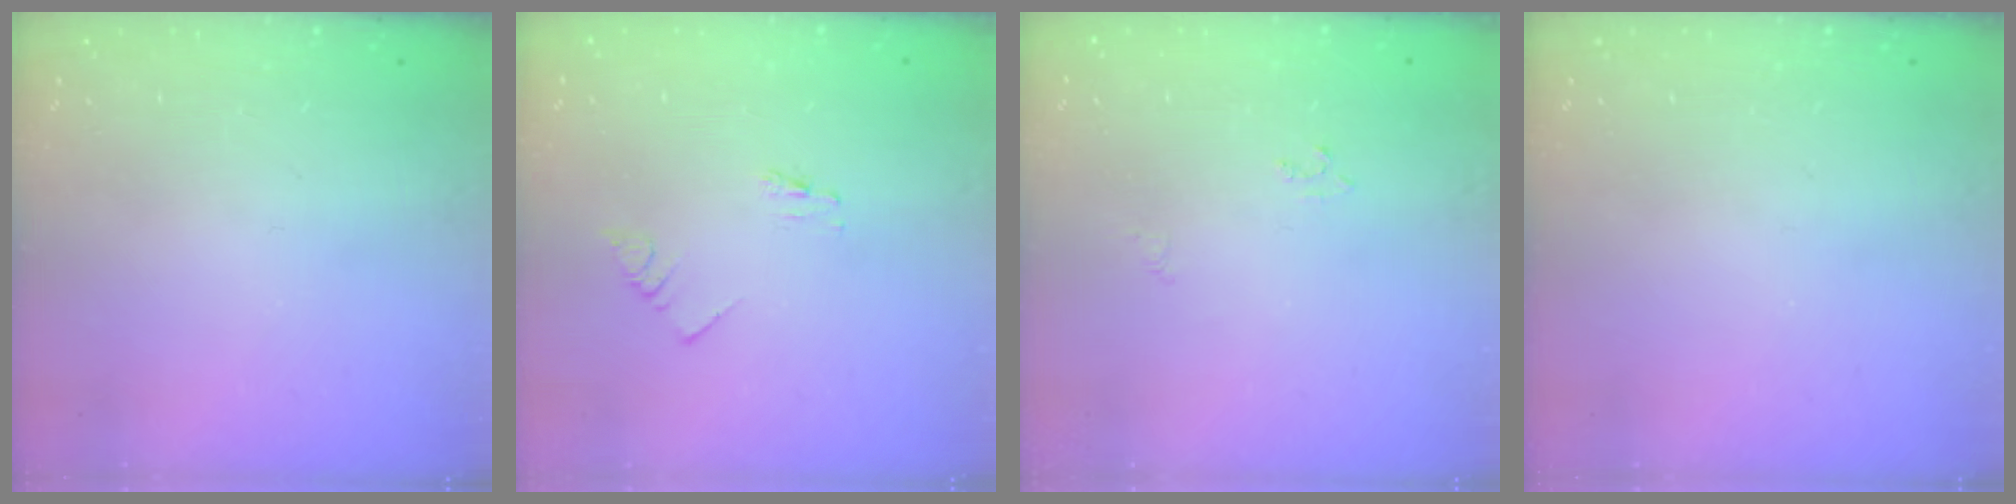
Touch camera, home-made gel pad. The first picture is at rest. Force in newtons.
{"total": 0.0}
{"total": 2.3, "press": 2.3, "slide": 0.2}
{"total": 0.0}